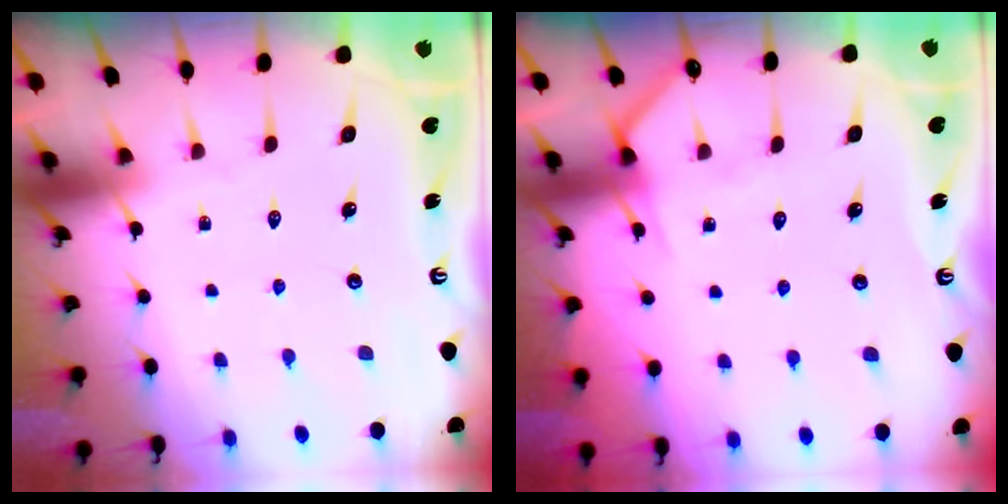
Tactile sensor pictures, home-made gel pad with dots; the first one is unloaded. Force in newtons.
{"total": 6.0, "press": 5.9, "slide": 0.7}